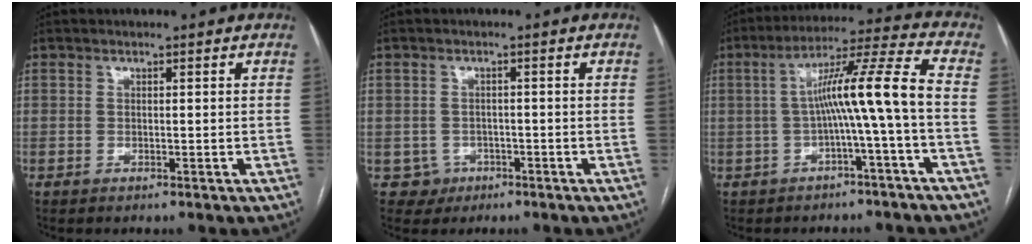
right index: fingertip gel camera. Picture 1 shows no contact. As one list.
[{"total": 3.0, "force": [-1.1, 2.8, -0.2], "torque": [0.012, 0.013, -0.015]}, {"total": 10.3, "force": [-1.3, -1.5, 10.1], "torque": [-0.166, 0.031, -0.020]}]